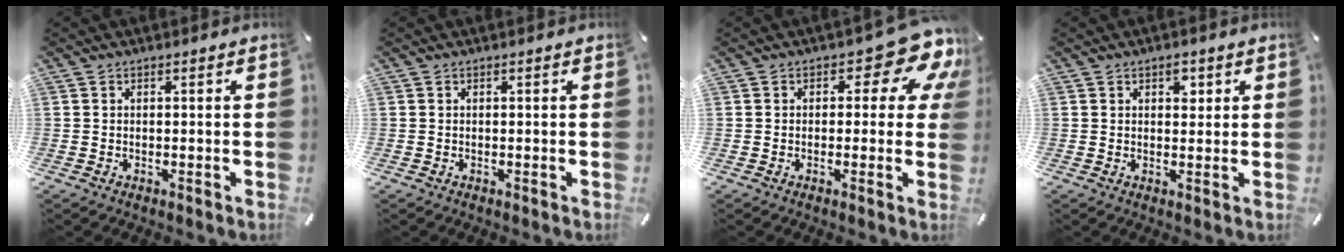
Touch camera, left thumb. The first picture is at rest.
{"total": 0.0}
{"total": 11.1, "force": [5.0, 5.1, 8.5], "torque": [-0.104, -0.032, 0.083]}
{"total": 2.5, "force": [1.3, 1.6, 1.4], "torque": [-0.006, -0.007, 0.019]}